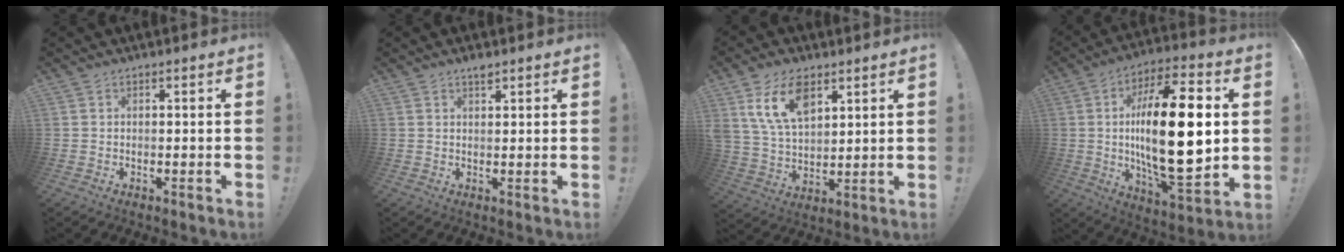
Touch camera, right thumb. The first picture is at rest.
{"total": 2.0, "force": [1.6, 0.5, 1.0], "torque": [-0.011, -0.006, 0.027]}
{"total": 13.7, "force": [7.5, 7.8, 8.4], "torque": [-0.169, -0.026, 0.138]}
{"total": 26.6, "force": [1.8, 9.7, 24.7], "torque": [-0.437, -0.007, 0.021]}